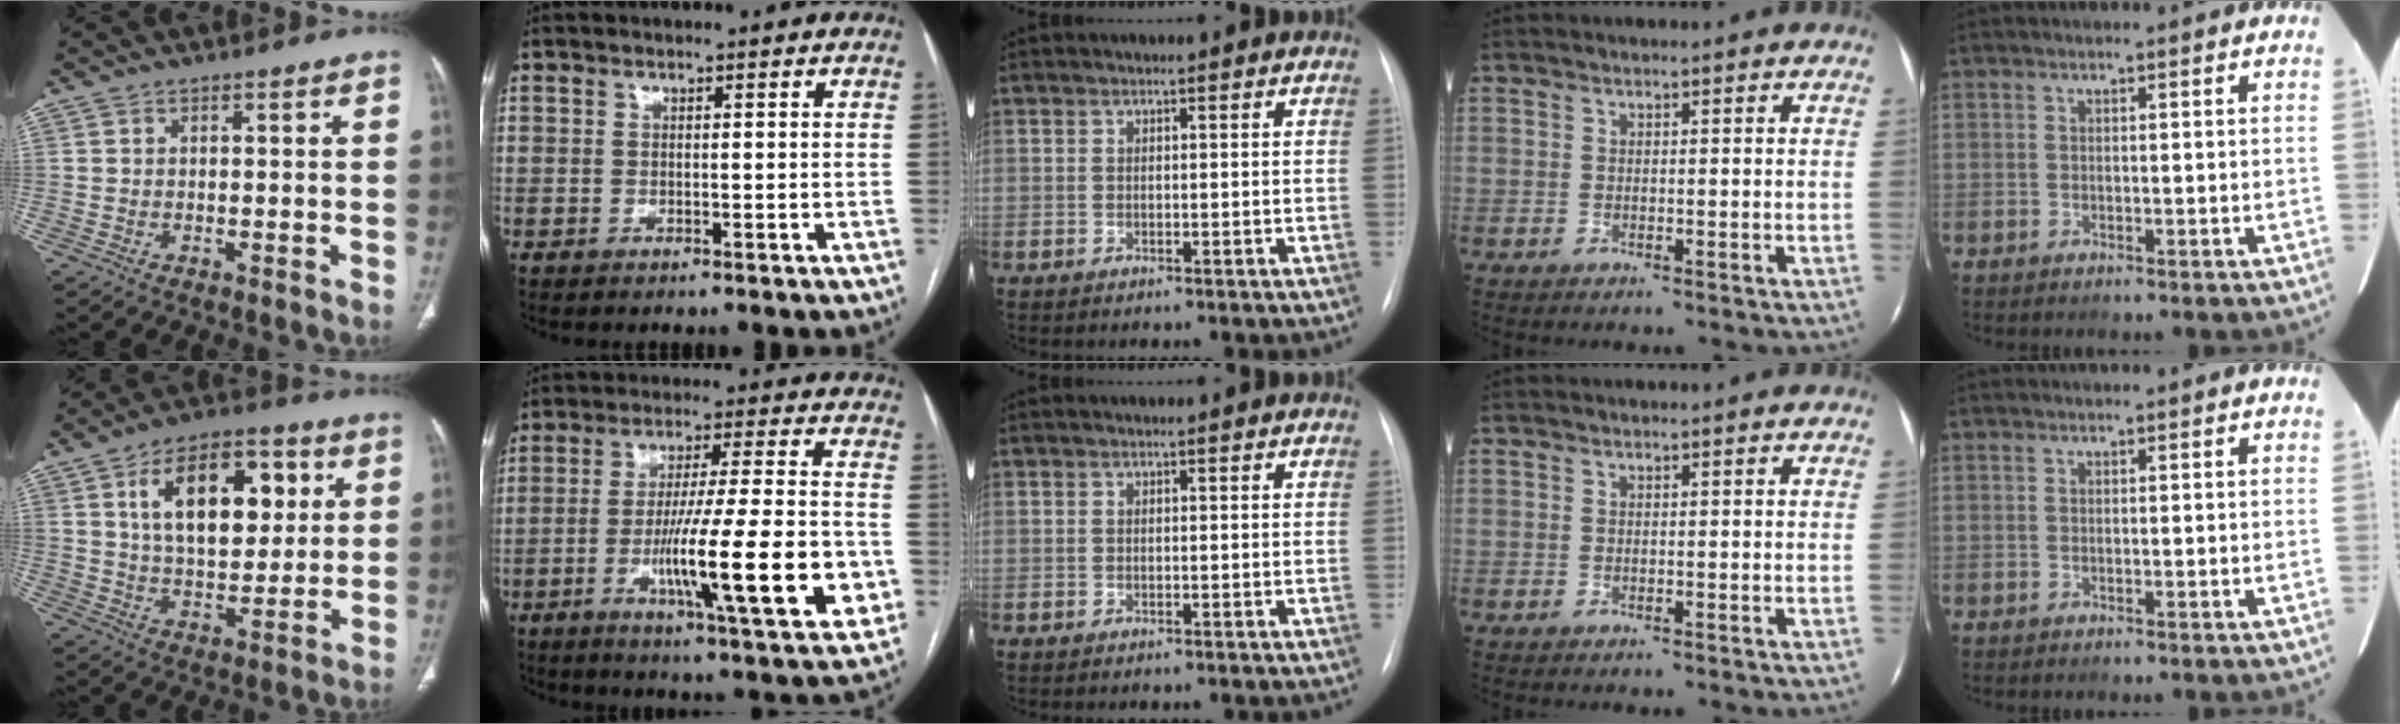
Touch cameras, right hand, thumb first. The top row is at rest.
{"thumb": {"total": 18.1, "force": [5.3, 10.2, 14.0], "torque": [-0.183, -0.004, 0.089]}, "index": {"total": 19.4, "force": [-5.7, 1.5, 18.5], "torque": [-0.264, -0.010, -0.084]}}